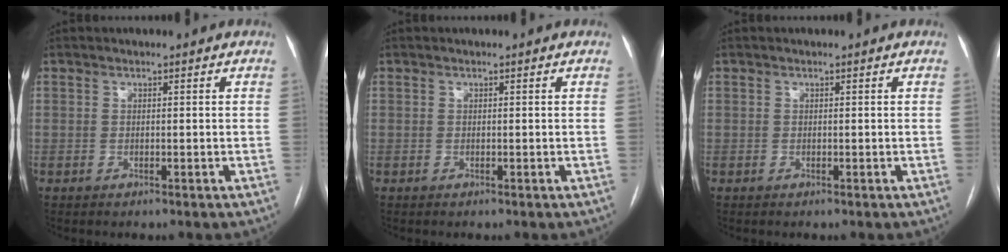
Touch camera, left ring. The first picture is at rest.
{"total": 0.0}
{"total": 0.0}